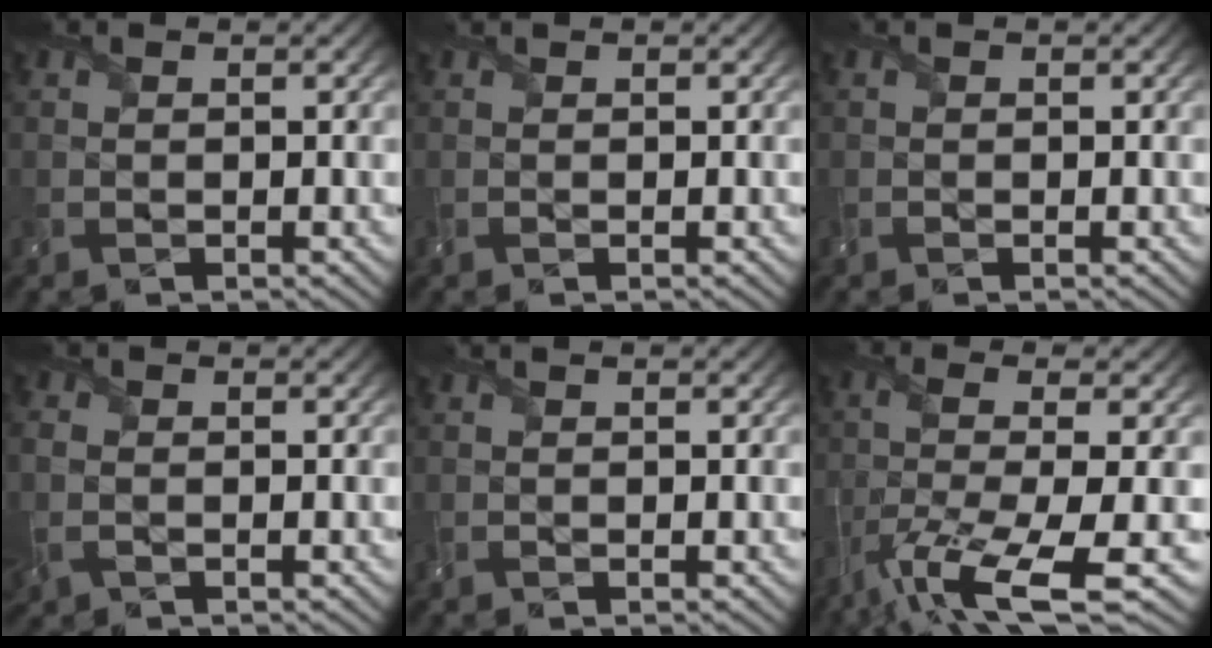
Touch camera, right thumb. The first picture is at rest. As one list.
[{"total": 0.6, "force": [0.5, 0.2, 0.0], "torque": [0.000, 0.004, 0.009]}, {"total": 0.0}, {"total": 3.5, "force": [-0.9, 2.4, 2.3], "torque": [-0.077, -0.008, -0.025]}, {"total": 0.5, "force": [0.1, 0.0, 0.5], "torque": [-0.013, 0.000, 0.000]}, {"total": 11.2, "force": [-5.3, 2.5, 9.5], "torque": [-0.190, -0.013, -0.094]}]